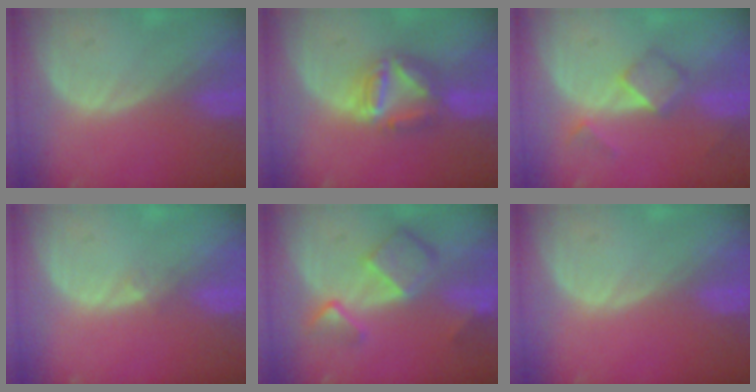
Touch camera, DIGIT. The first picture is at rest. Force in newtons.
{"total": 7.4, "press": 6.5, "slide": 3.6}
{"total": 5.0, "press": 4.4, "slide": 2.4}
{"total": 0.9, "press": 0.7, "slide": 0.6}
{"total": 7.9, "press": 6.8, "slide": 3.9}
{"total": 0.0}